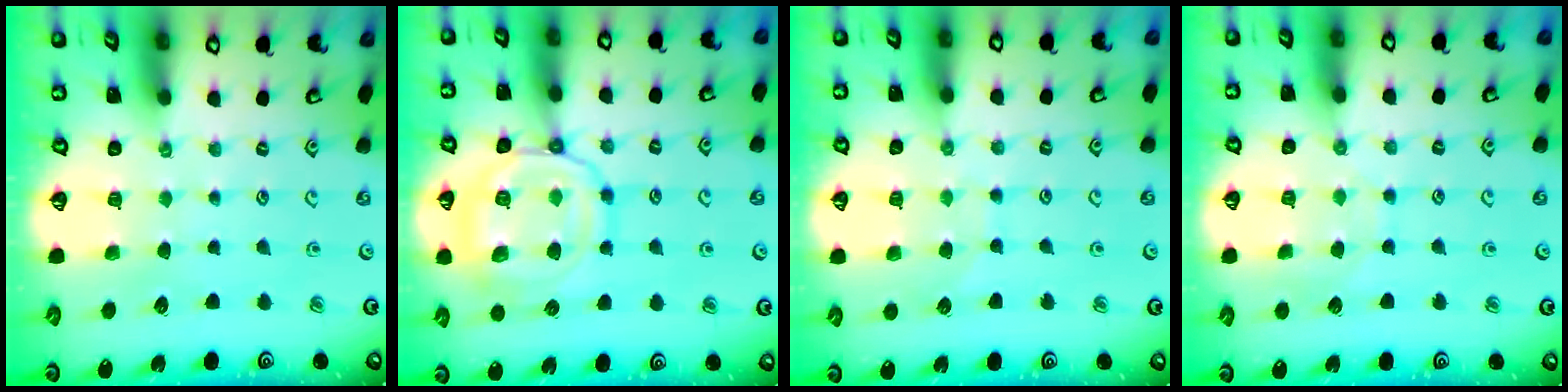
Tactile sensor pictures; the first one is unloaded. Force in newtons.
{"total": 14.7, "press": 14.6, "slide": 1.4}
{"total": 6.2, "press": 6.2, "slide": 0.5}
{"total": 7.2, "press": 7.2, "slide": 0.5}